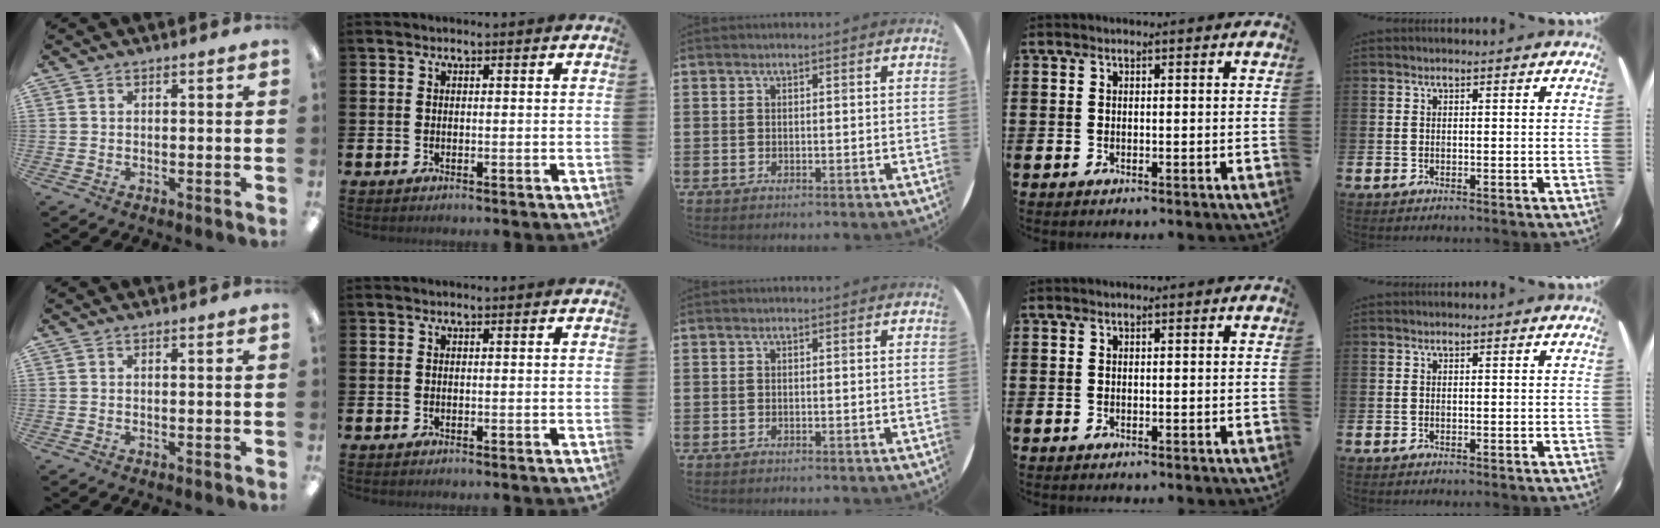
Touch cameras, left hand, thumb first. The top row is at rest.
{}